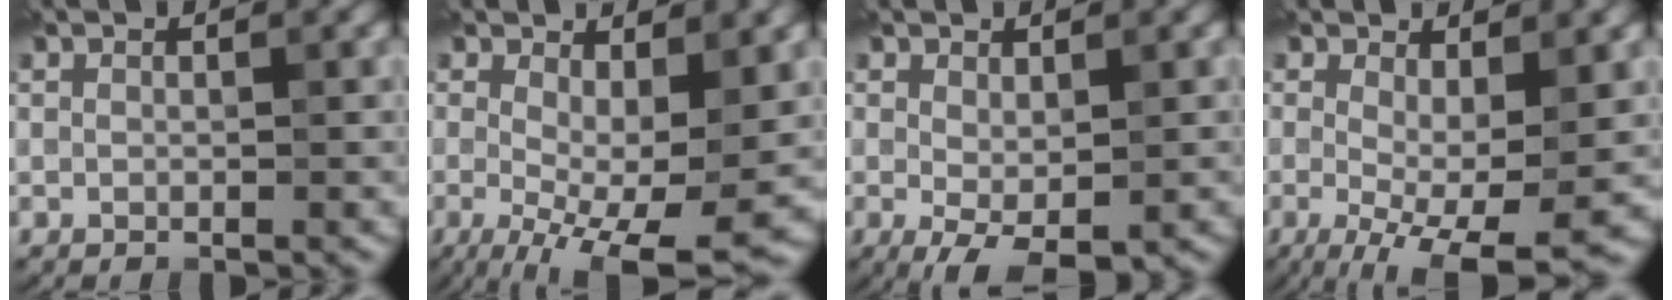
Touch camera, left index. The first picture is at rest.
{"total": 10.5, "force": [-1.6, 3.6, 9.7], "torque": [-0.154, -0.013, -0.017]}
{"total": 3.2, "force": [-0.5, 1.3, 2.9], "torque": [-0.054, -0.011, -0.002]}
{"total": 8.4, "force": [-1.4, 2.8, 7.8], "torque": [-0.126, -0.014, -0.016]}